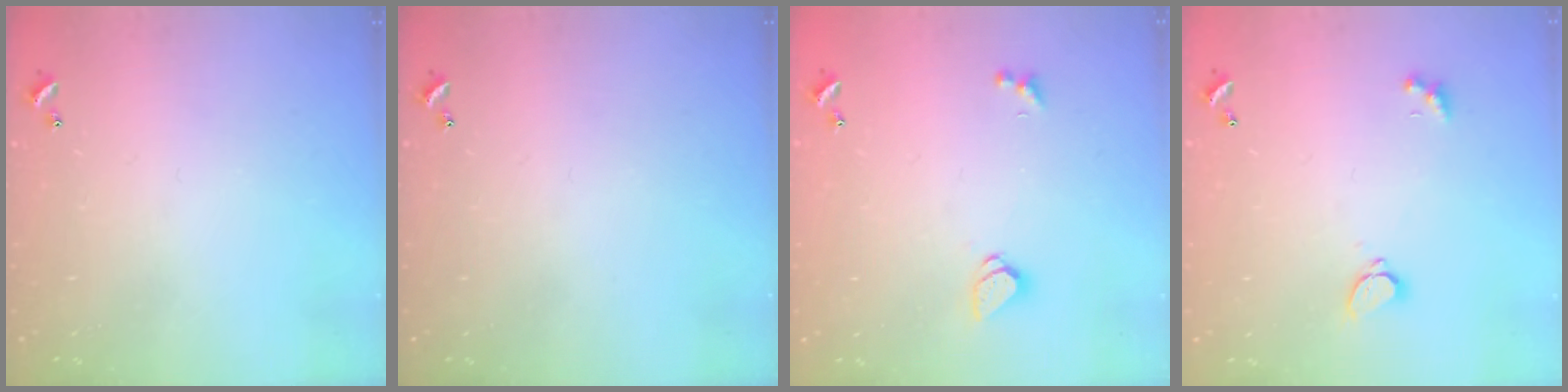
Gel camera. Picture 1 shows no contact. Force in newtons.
{"total": 0.0}
{"total": 1.5, "press": 1.4, "slide": 0.5}
{"total": 1.6, "press": 1.6, "slide": 0.5}